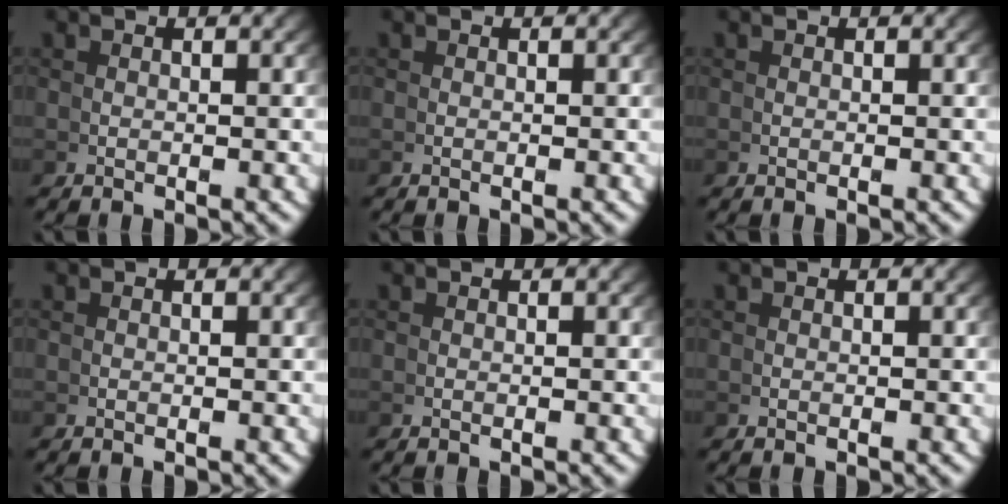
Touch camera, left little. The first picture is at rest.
{"total": 0.0}
{"total": 0.0}
{"total": 0.0}
{"total": 0.0}
{"total": 0.0}